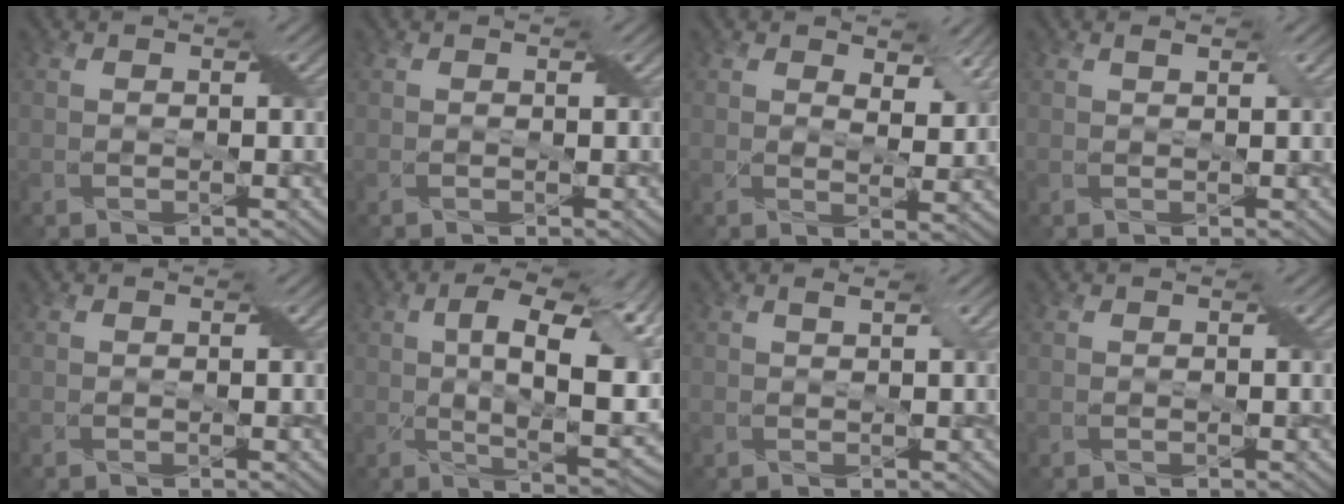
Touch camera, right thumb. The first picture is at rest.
{"total": 0.0}
{"total": 4.8, "force": [2.6, 2.3, 3.3], "torque": [-0.064, -0.011, 0.038]}
{"total": 0.9, "force": [0.6, 0.2, 0.7], "torque": [-0.016, 0.002, 0.011]}
{"total": 0.0}
{"total": 13.3, "force": [2.4, 5.4, 11.9], "torque": [-0.189, -0.001, 0.036]}
{"total": 0.9, "force": [0.5, 0.0, 0.7], "torque": [-0.015, 0.005, 0.009]}
{"total": 0.0}